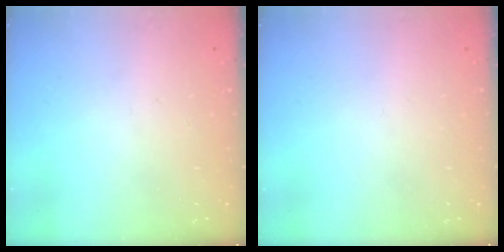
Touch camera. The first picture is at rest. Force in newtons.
{"total": 0.0}